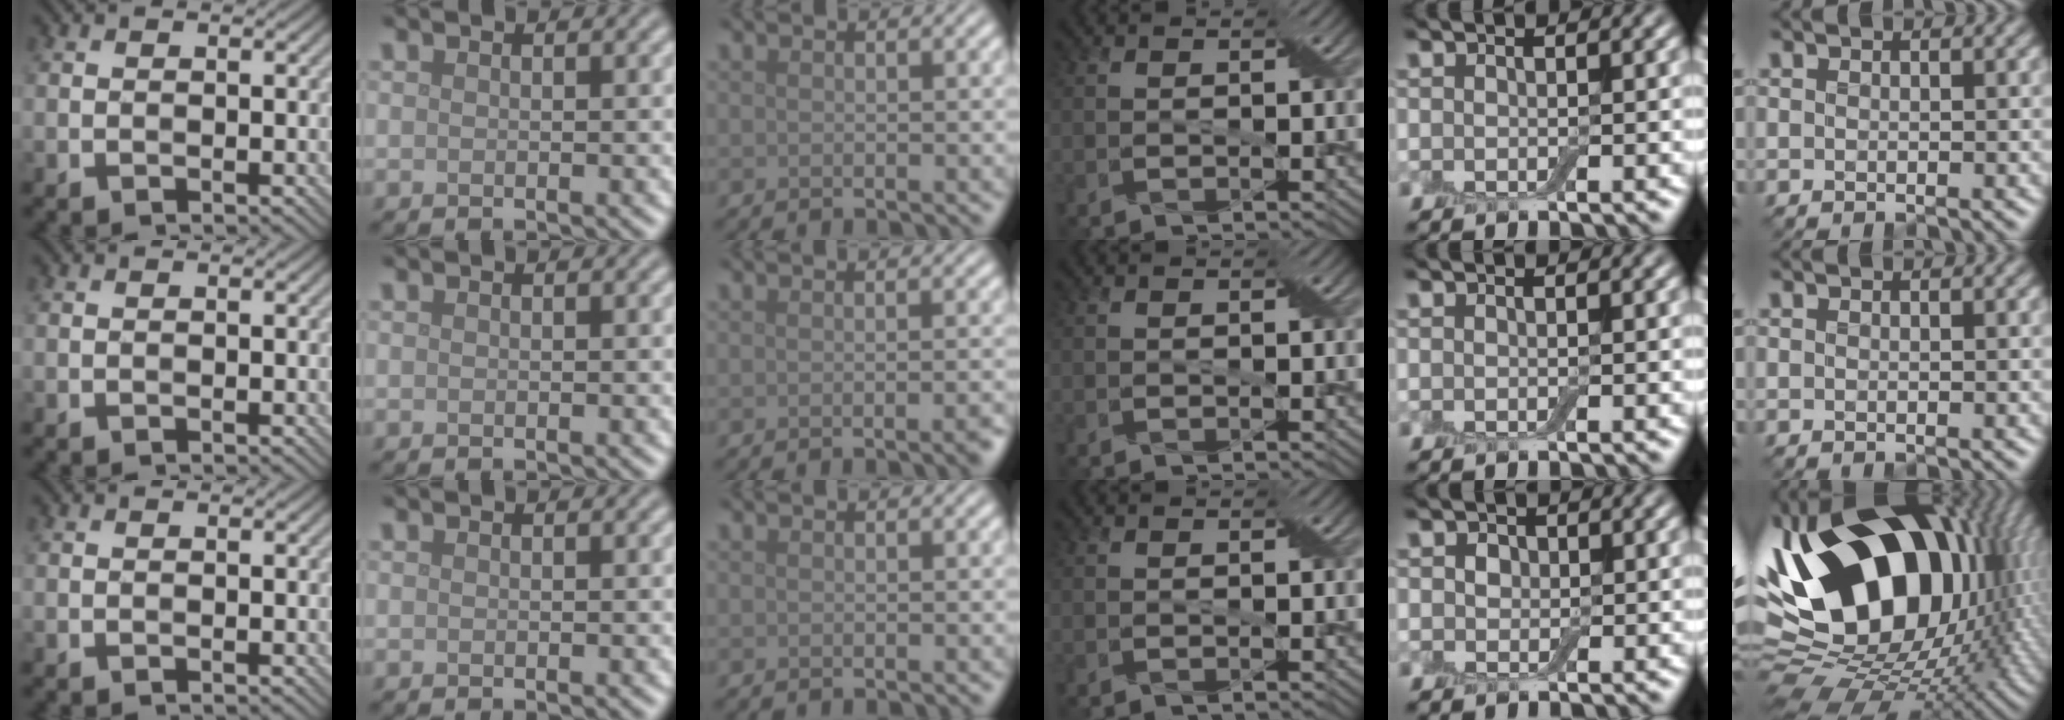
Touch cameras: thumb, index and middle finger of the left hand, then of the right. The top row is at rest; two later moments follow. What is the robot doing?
{"motion": "extract", "object": "drawer"}